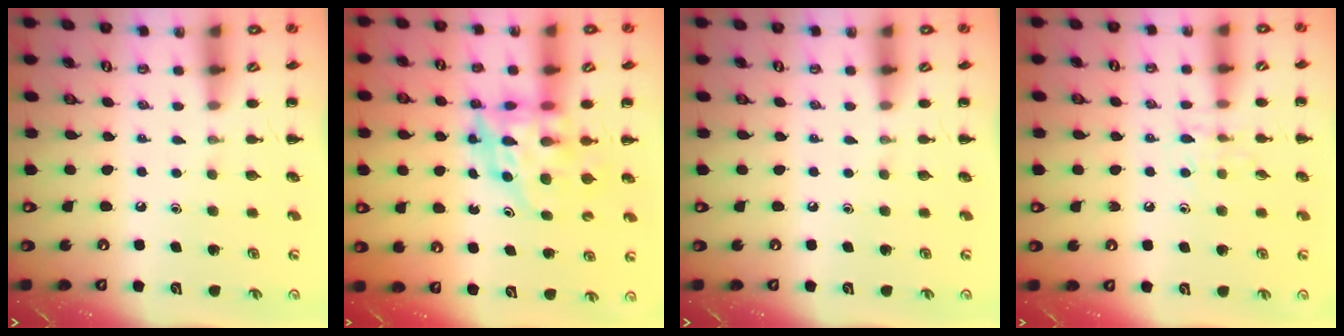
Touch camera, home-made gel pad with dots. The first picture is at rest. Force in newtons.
{"total": 7.3, "press": 7.0, "slide": 2.2}
{"total": 0.0}
{"total": 6.4, "press": 6.2, "slide": 1.5}